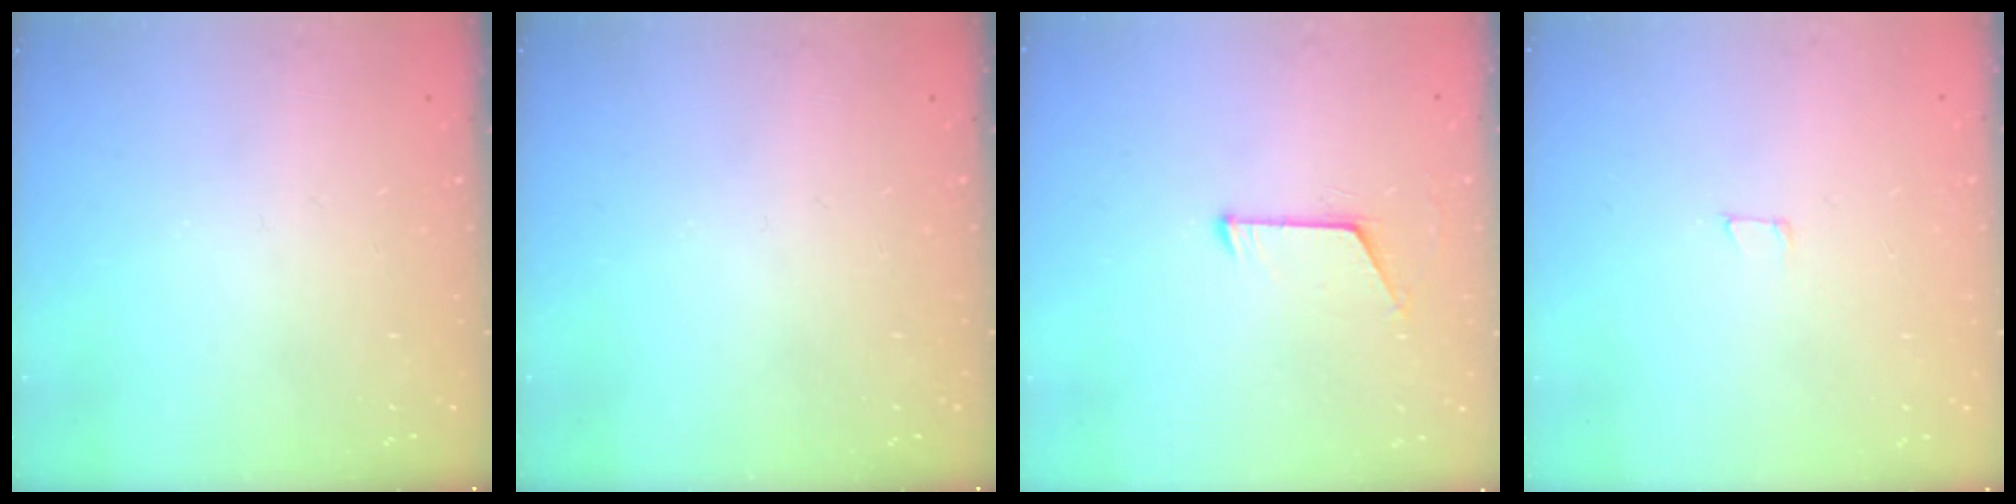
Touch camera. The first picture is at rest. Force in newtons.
{"total": 0.0}
{"total": 6.4, "press": 6.4, "slide": 0.6}
{"total": 3.2, "press": 3.2, "slide": 0.2}